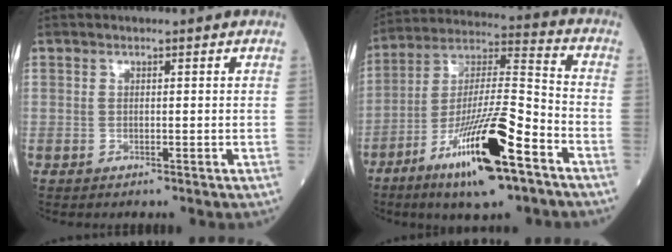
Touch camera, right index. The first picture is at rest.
{"total": 18.5, "force": [-9.9, 2.5, 15.5], "torque": [-0.298, -0.024, -0.169]}